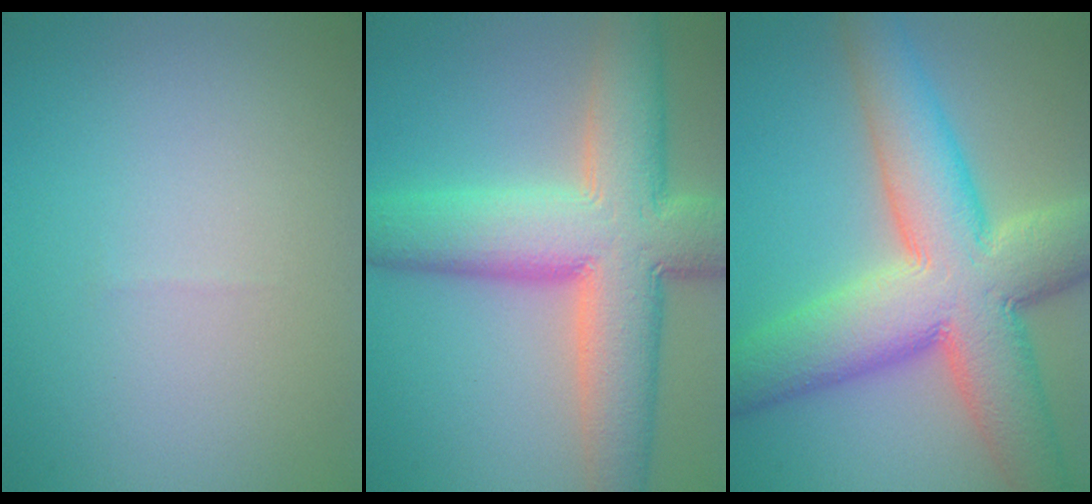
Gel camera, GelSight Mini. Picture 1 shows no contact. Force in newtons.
{"total": 11.9, "press": 11.8, "slide": 1.0}
{"total": 12.6, "press": 12.6, "slide": 0.5}